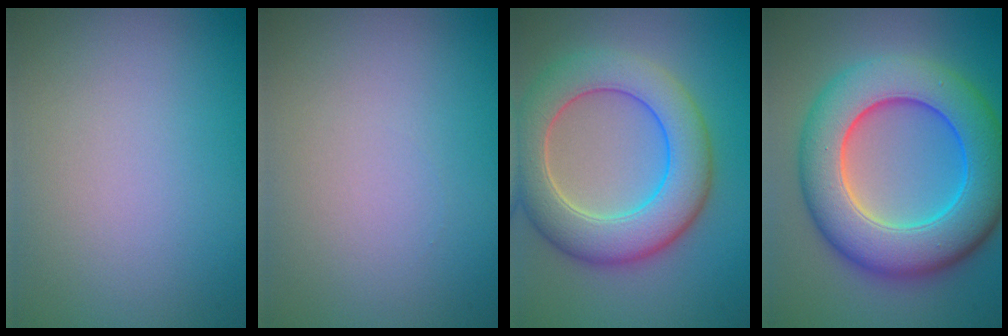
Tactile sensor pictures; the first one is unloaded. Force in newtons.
{"total": 0.0}
{"total": 7.9, "press": 7.9, "slide": 0.5}
{"total": 11.1, "press": 11.1, "slide": 0.5}